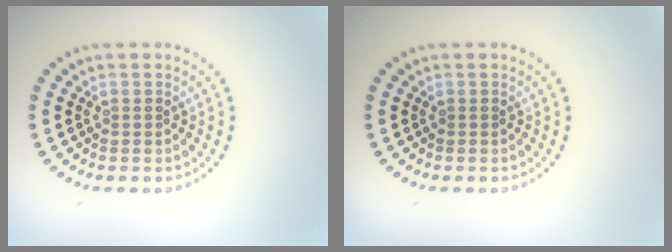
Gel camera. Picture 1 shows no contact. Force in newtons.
{"total": 0.0}